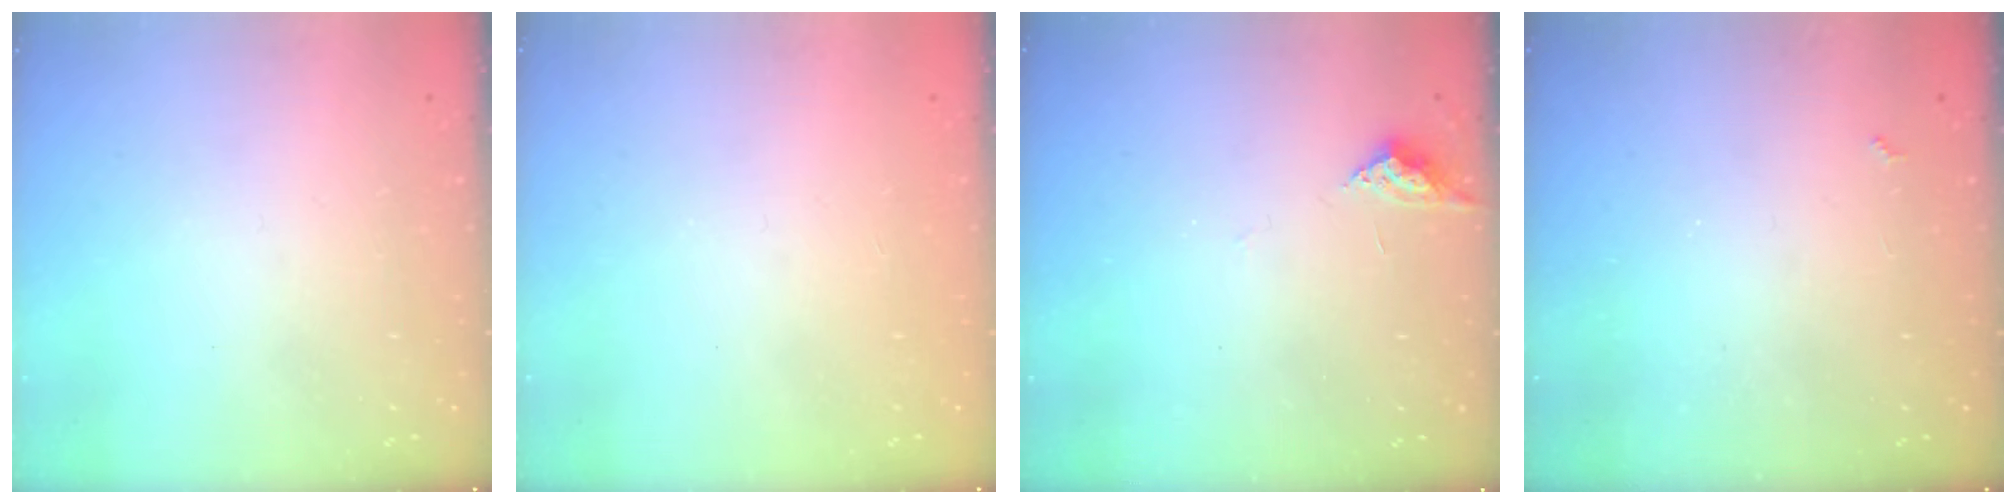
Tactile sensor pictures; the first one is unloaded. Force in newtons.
{"total": 1.1, "press": 1.1, "slide": 0.1}
{"total": 3.7, "press": 3.7, "slide": 0.5}
{"total": 2.3, "press": 2.3, "slide": 0.4}